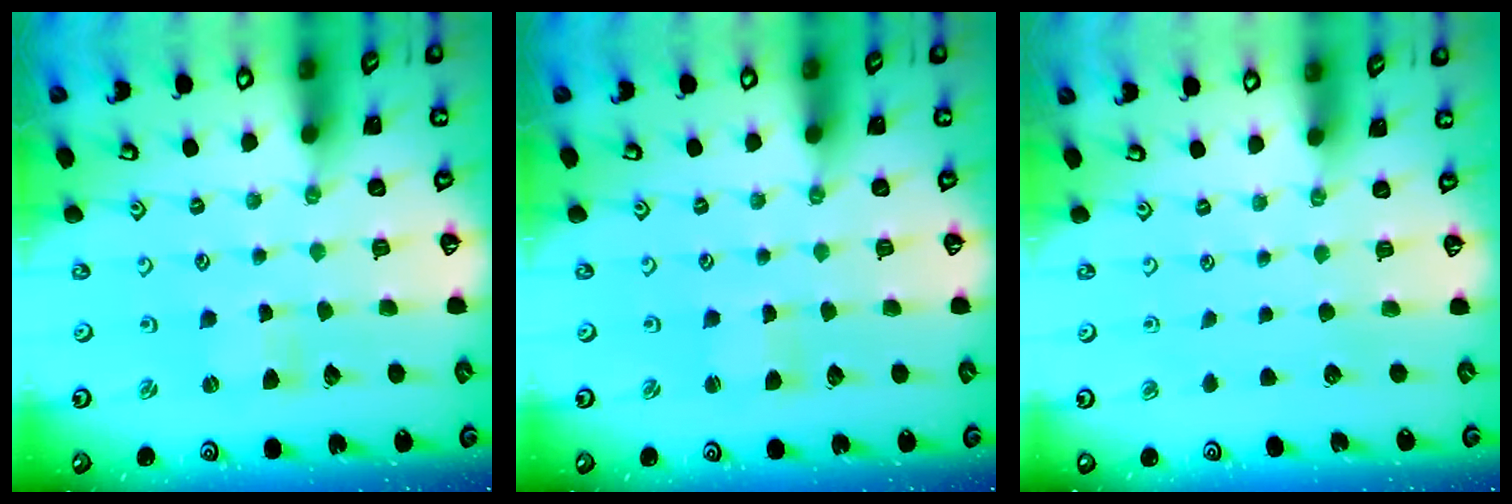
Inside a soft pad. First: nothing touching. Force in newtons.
{"total": 0.8, "press": 0.8, "slide": 0.1}
{"total": 0.0}